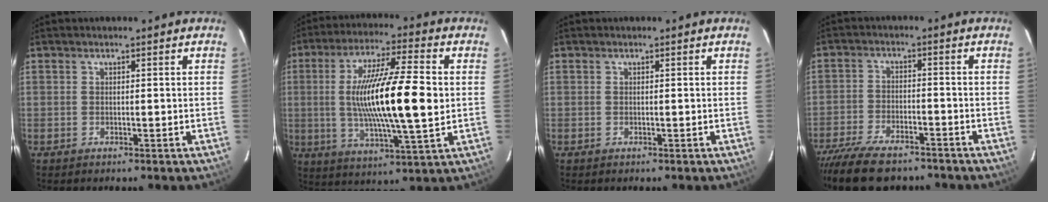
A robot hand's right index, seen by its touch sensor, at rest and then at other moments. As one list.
[{"total": 18.9, "force": [0.6, 2.8, 18.7], "torque": [-0.333, -0.002, 0.011]}, {"total": 0.0}, {"total": 13.9, "force": [-11.3, 4.9, 6.4], "torque": [-0.146, -0.022, -0.189]}]